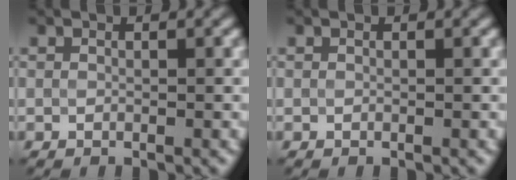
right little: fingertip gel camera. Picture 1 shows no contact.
{"total": 0.0}